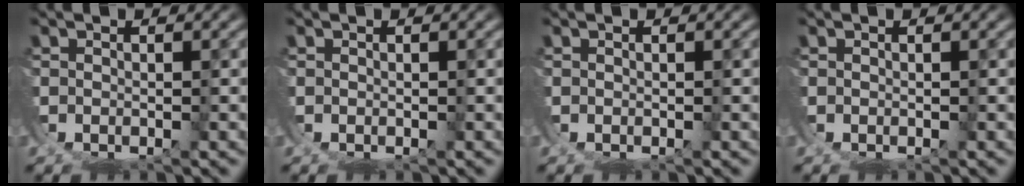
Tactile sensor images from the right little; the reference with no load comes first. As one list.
[{"total": 0.0}, {"total": 0.0}, {"total": 0.0}]